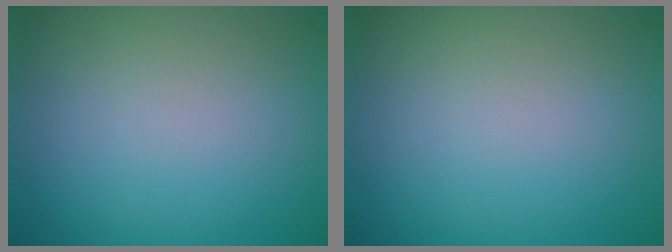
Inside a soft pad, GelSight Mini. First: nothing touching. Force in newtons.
{"total": 0.0}